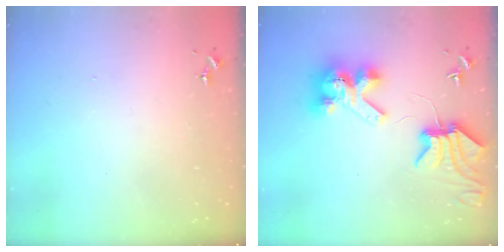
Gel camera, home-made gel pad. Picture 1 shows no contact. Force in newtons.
{"total": 10.2, "press": 10.1, "slide": 1.5}